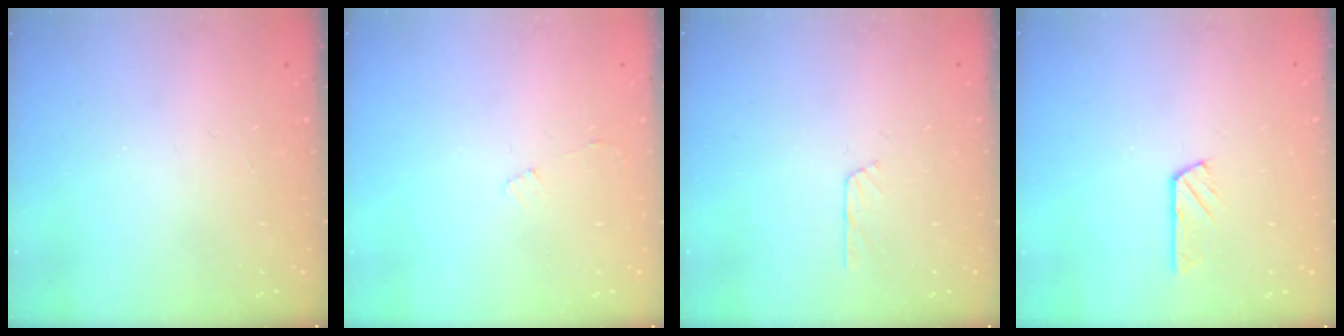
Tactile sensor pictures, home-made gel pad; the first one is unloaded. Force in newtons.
{"total": 3.4, "press": 3.4, "slide": 0.3}
{"total": 2.7, "press": 2.7, "slide": 0.3}
{"total": 2.9, "press": 2.9, "slide": 0.2}